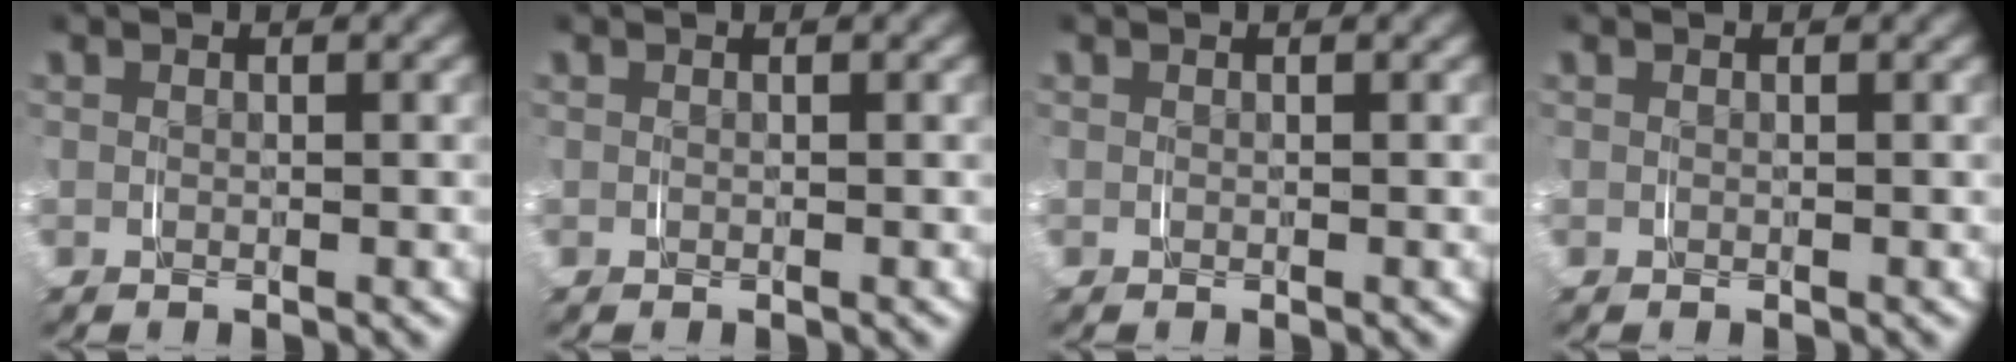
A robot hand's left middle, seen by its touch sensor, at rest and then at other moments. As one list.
[{"total": 0.0}, {"total": 0.0}, {"total": 0.0}]